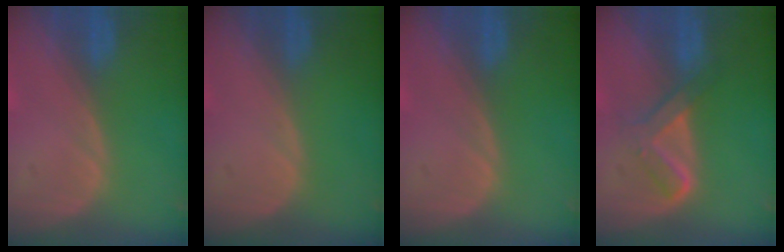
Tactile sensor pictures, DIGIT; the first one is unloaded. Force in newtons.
{"total": 0.0}
{"total": 0.0}
{"total": 4.4, "press": 4.4, "slide": 0.4}